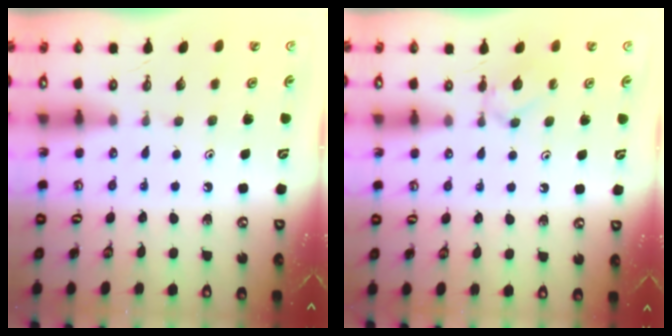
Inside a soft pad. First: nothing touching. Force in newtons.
{"total": 4.2, "press": 4.2, "slide": 0.5}